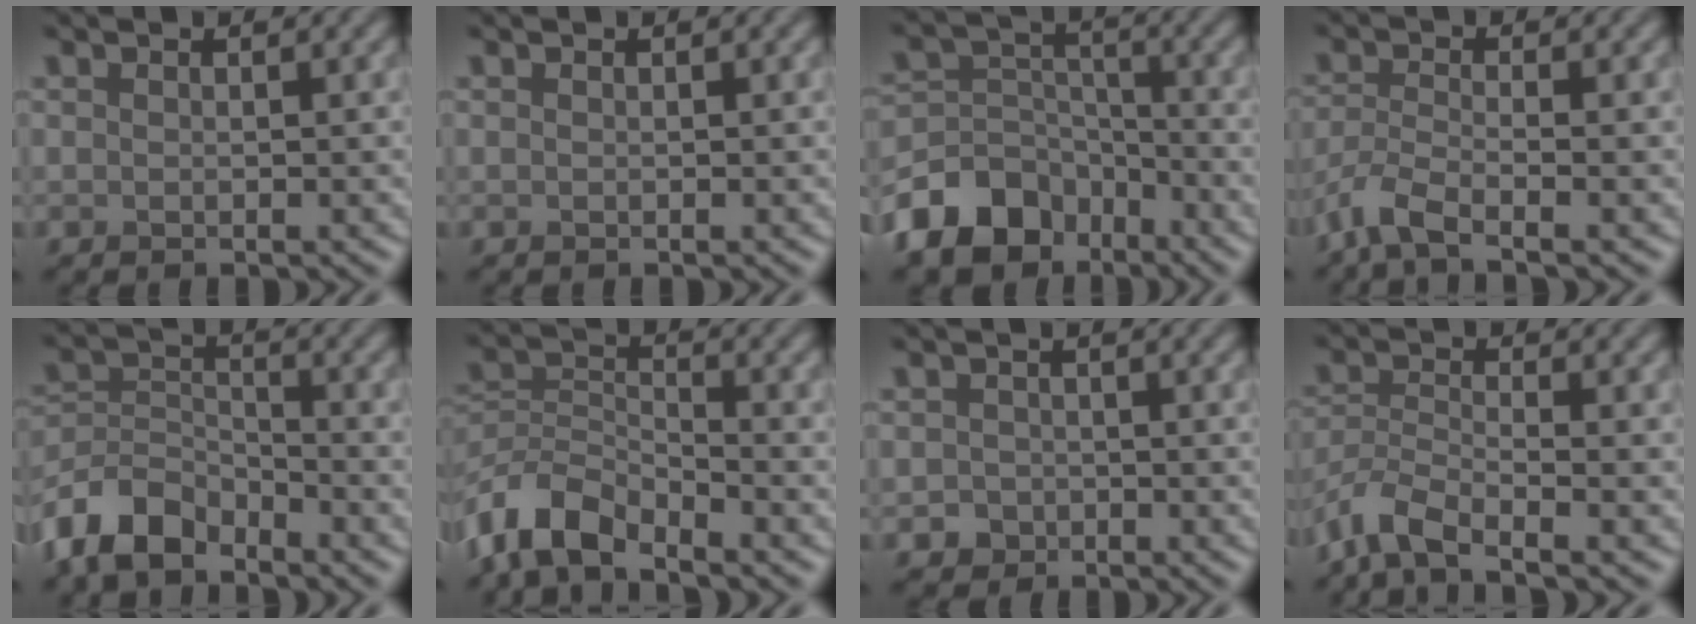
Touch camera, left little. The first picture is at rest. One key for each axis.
{"total": 0.0}
{"total": 8.8, "fx": -5.8, "fy": 5.9, "fz": 3.1, "tx": -0.050, "ty": 0.006, "tz": -0.120}
{"total": 3.8, "fx": -2.7, "fy": 0.9, "fz": 2.6, "tx": -0.060, "ty": -0.012, "tz": -0.068}
{"total": 5.8, "fx": -4.6, "fy": 2.7, "fz": 2.3, "tx": -0.045, "ty": -0.003, "tz": -0.102}
{"total": 6.1, "fx": -4.8, "fy": 2.5, "fz": 2.9, "tx": -0.052, "ty": -0.002, "tz": -0.105}
{"total": 1.4, "fx": -0.6, "fy": 1.3, "fz": 0.2, "tx": 0.007, "ty": -0.002, "tz": -0.012}
{"total": 4.7, "fx": -3.6, "fy": 1.3, "fz": 2.8, "tx": -0.057, "ty": -0.006, "tz": -0.081}